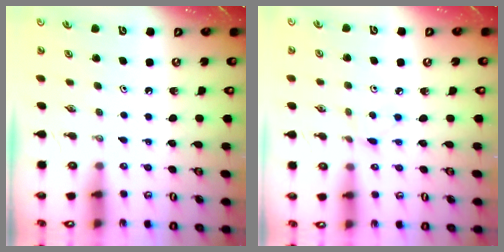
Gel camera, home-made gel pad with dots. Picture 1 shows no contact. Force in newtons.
{"total": 3.1, "press": 3.1, "slide": 0.4}